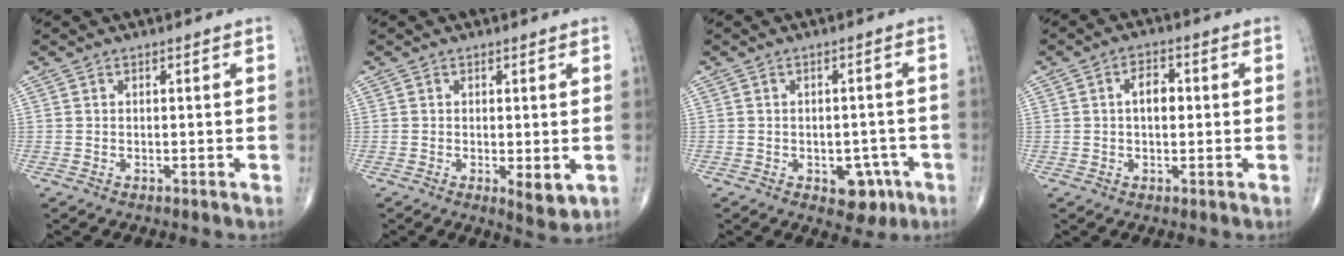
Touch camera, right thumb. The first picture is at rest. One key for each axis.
{"total": 4.1, "fx": -0.7, "fy": 1.5, "fz": 3.7, "tx": -0.052, "ty": -0.014, "tz": -0.008}
{"total": 6.1, "fx": -2.6, "fy": 3.9, "fz": 3.9, "tx": -0.018, "ty": 0.014, "tz": -0.028}
{"total": 4.4, "fx": 0.4, "fy": 2.6, "fz": 3.5, "tx": -0.049, "ty": 0.008, "tz": 0.002}